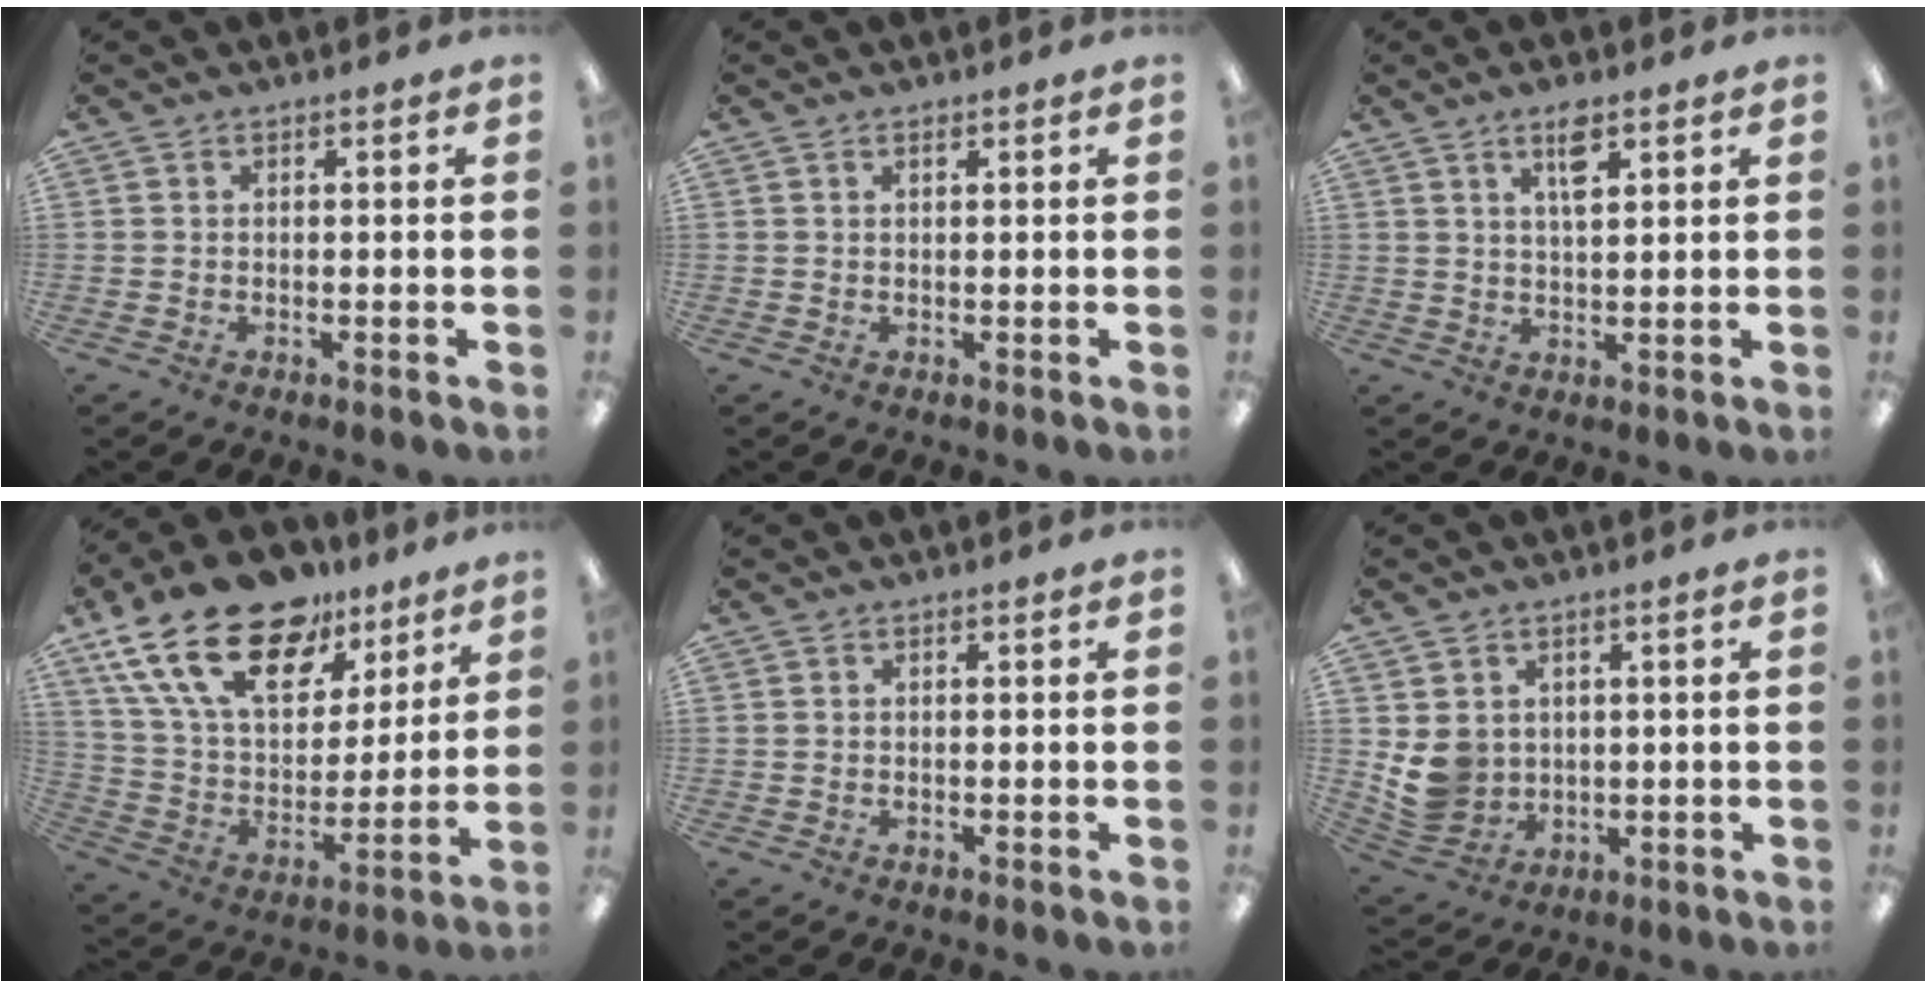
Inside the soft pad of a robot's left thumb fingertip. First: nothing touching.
{"total": 0.7, "force": [0.6, 0.3, 0.3], "torque": [-0.006, 0.001, 0.011]}
{"total": 5.6, "force": [3.2, 2.0, 4.1], "torque": [-0.067, -0.006, 0.051]}
{"total": 22.6, "force": [14.9, 11.7, 12.4], "torque": [-0.235, -0.085, 0.267]}
{"total": 0.0}
{"total": 7.9, "force": [1.4, 7.2, 2.9], "torque": [-0.072, -0.001, 0.034]}